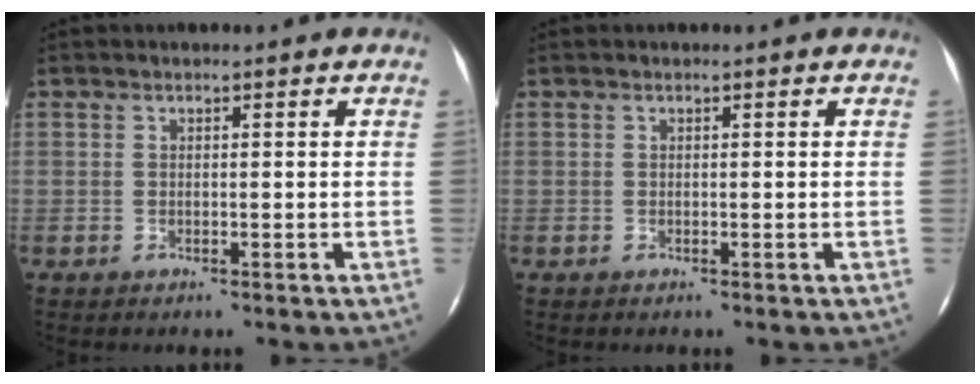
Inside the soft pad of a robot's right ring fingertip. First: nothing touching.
{"total": 0.0}